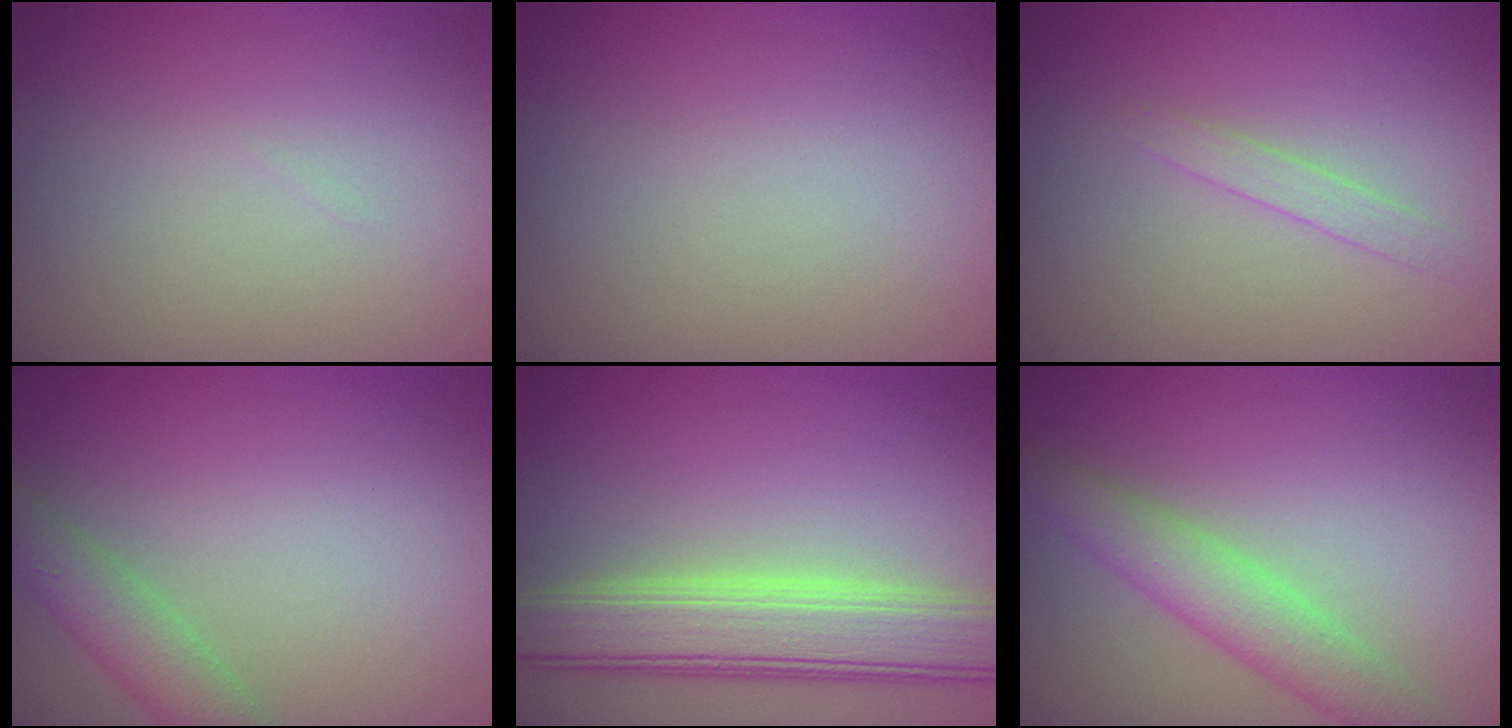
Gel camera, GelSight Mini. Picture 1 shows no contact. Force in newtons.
{"total": 0.0}
{"total": 1.2, "press": 1.2, "slide": 0.1}
{"total": 3.4, "press": 3.4, "slide": 0.1}
{"total": 6.9, "press": 6.9, "slide": 0.8}
{"total": 4.0, "press": 4.0, "slide": 0.2}